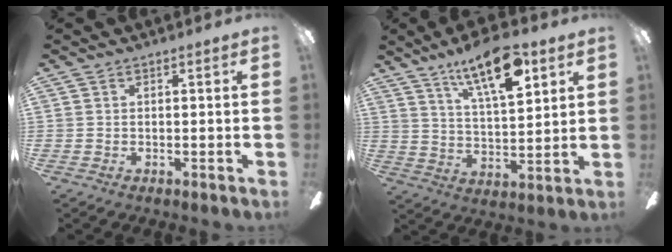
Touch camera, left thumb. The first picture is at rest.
{"total": 15.4, "force": [9.9, 5.2, 10.6], "torque": [-0.174, -0.042, 0.164]}